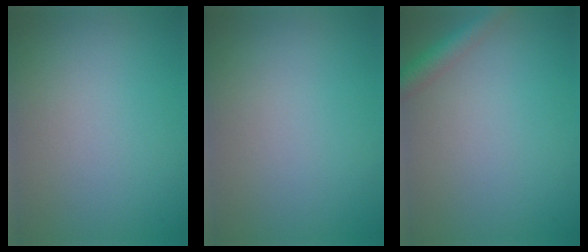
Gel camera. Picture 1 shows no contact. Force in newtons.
{"total": 0.0}
{"total": 2.4, "press": 2.4, "slide": 0.1}